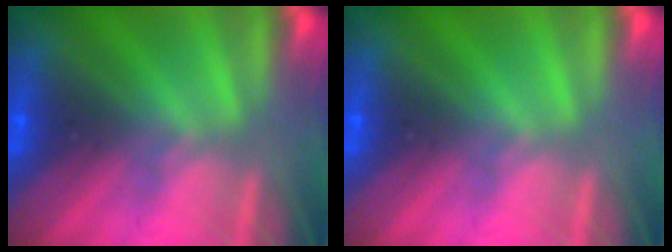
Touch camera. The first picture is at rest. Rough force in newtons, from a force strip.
{"total": 0.0}